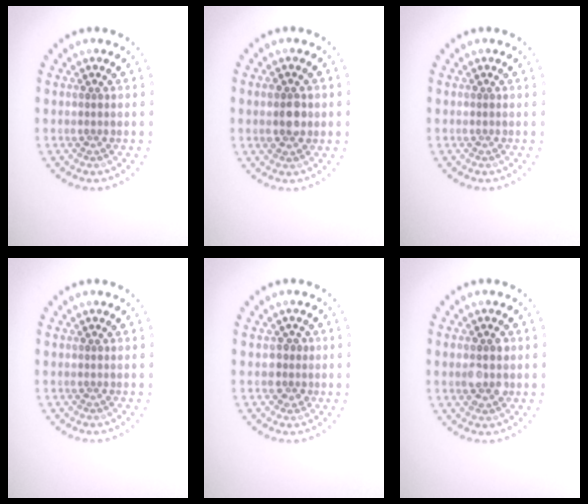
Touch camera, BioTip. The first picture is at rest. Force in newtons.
{"total": 2.5, "press": 2.5, "slide": 0.3}
{"total": 0.0}
{"total": 0.0}
{"total": 1.5, "press": 1.3, "slide": 0.7}
{"total": 2.7, "press": 2.7, "slide": 0.2}